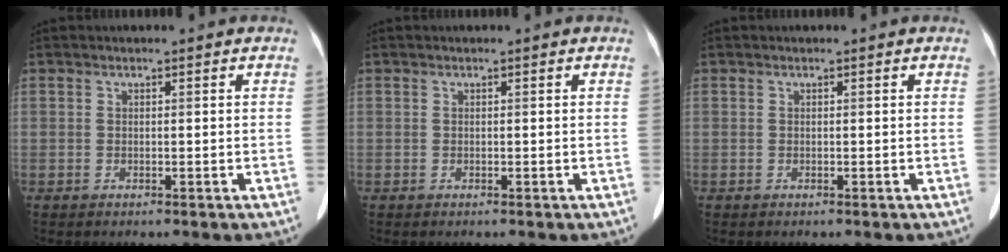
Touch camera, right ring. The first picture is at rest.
{"total": 0.0}
{"total": 0.0}